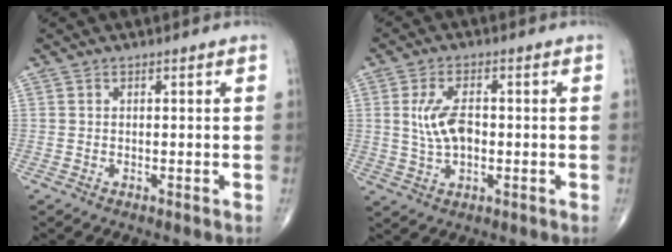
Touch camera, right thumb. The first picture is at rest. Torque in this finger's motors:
{"motor_torque": [-0.04, 0.39, 0.76, 0.07, 0.10]}